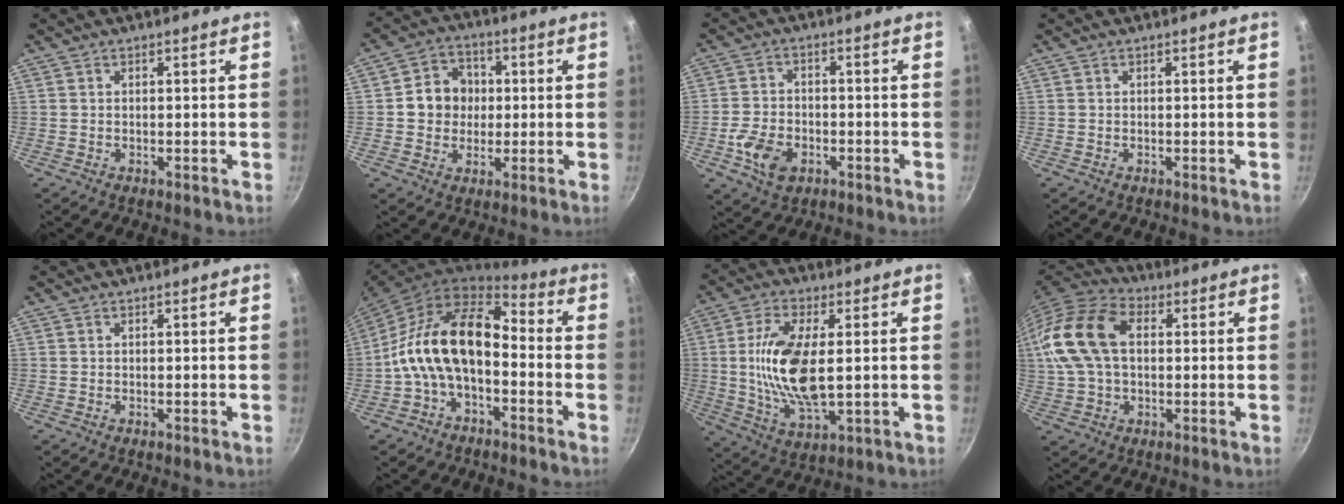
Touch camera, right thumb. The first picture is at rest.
{"total": 8.7, "force": [0.6, 7.8, 3.9], "torque": [-0.026, 0.010, -0.003]}
{"total": 8.1, "force": [-3.2, 5.3, 5.2], "torque": [-0.094, 0.015, -0.061]}
{"total": 0.0}
{"total": 0.0}
{"total": 15.1, "force": [-2.8, 8.8, 11.9], "torque": [-0.198, 0.051, -0.066]}
{"total": 14.5, "force": [1.1, 6.3, 13.0], "torque": [-0.252, -0.008, 0.021]}
{"total": 16.5, "force": [2.4, 10.8, 12.3], "torque": [-0.235, 0.028, 0.031]}